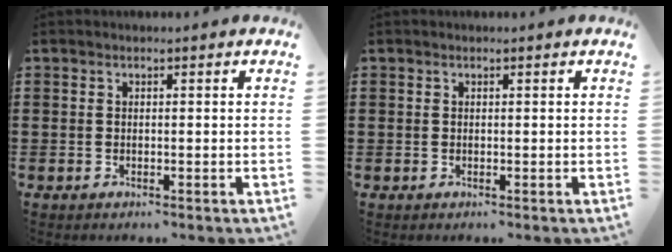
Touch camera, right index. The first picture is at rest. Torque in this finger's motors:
{"motor_torque": [-0.69, 0.59, -0.91, -0.21]}